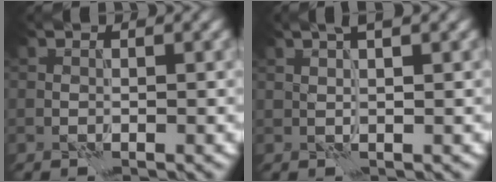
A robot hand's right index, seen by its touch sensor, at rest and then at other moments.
{"total": 2.5, "force": [1.5, 0.5, 2.0], "torque": [-0.020, -0.005, 0.014]}